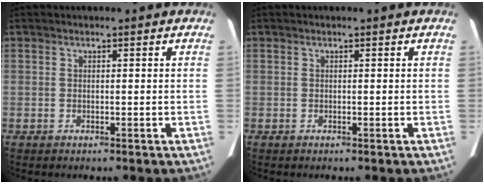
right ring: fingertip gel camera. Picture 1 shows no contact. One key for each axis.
{"total": 0.0}